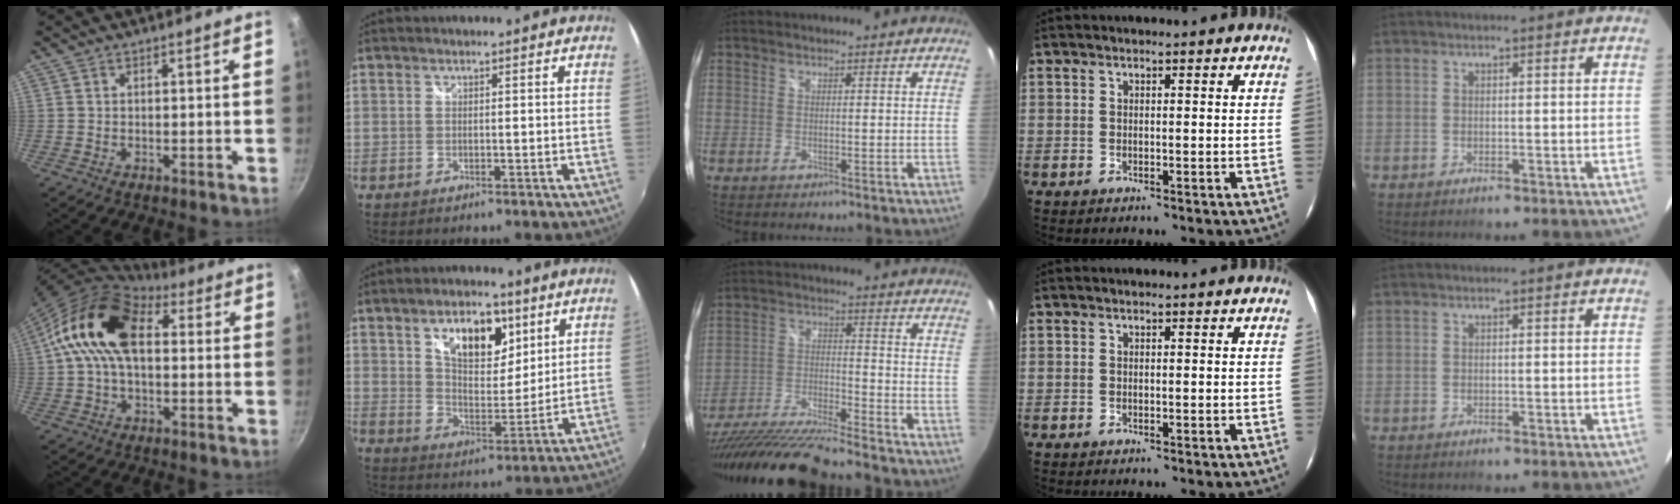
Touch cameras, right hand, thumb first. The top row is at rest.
{"thumb": {"total": 16.1, "force": [2.5, 10.1, 12.3], "torque": [-0.205, 0.026, 0.025]}, "index": {"total": 12.4, "force": [6.2, 6.4, 8.6], "torque": [-0.135, 0.008, 0.107]}, "middle": {"total": 21.0, "force": [-18.0, 1.9, 10.7], "torque": [-0.214, -0.058, -0.311]}}